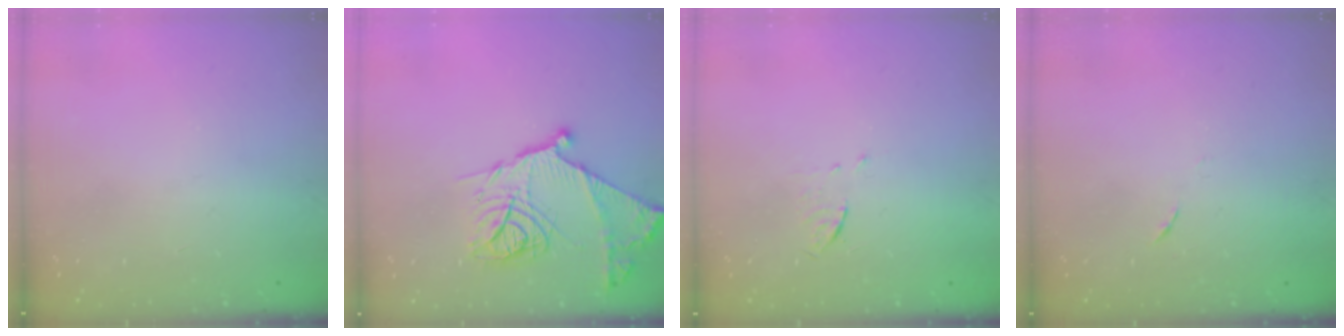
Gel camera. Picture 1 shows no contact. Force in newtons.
{"total": 18.1, "press": 18.0, "slide": 1.6}
{"total": 3.6, "press": 3.4, "slide": 1.4}
{"total": 3.5, "press": 3.4, "slide": 0.9}